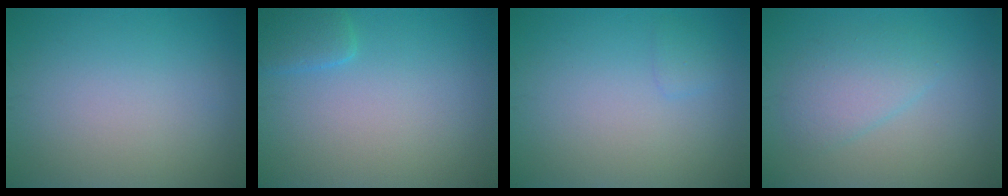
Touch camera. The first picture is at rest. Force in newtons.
{"total": 1.9, "press": 1.9, "slide": 0.3}
{"total": 0.9, "press": 0.8, "slide": 0.1}
{"total": 2.9, "press": 2.9, "slide": 0.2}